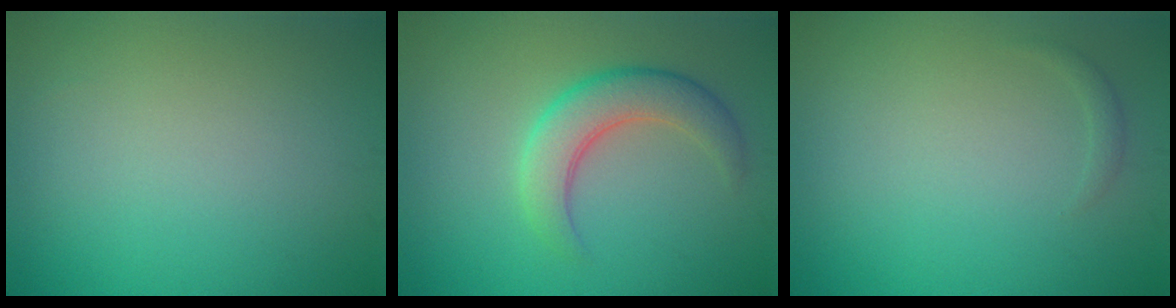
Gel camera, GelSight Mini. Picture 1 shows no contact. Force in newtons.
{"total": 4.5, "press": 4.5, "slide": 0.3}
{"total": 0.6, "press": 0.6, "slide": 0.0}